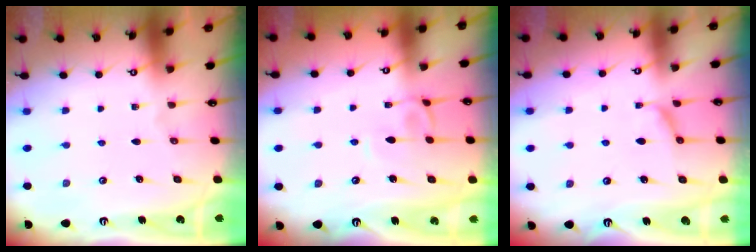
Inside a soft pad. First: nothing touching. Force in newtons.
{"total": 2.4, "press": 2.4, "slide": 0.3}
{"total": 1.8, "press": 1.7, "slide": 0.6}